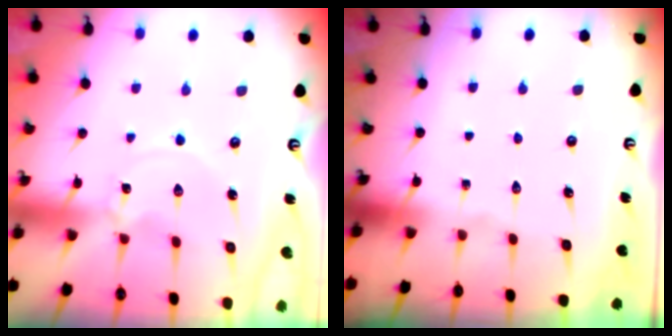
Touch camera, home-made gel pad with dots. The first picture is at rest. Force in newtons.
{"total": 0.0}